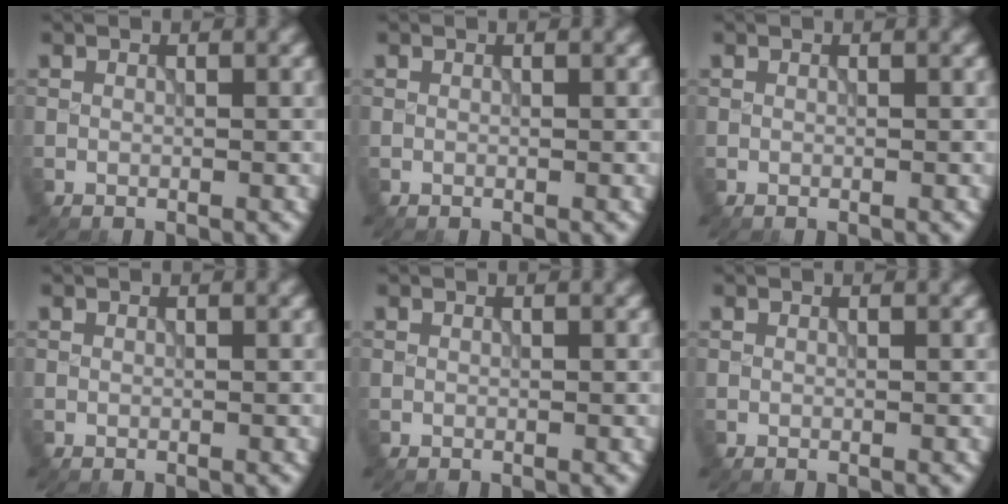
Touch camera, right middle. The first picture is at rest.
{"total": 0.0}
{"total": 0.0}
{"total": 0.0}
{"total": 0.0}
{"total": 0.0}